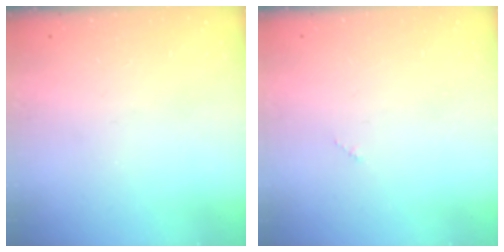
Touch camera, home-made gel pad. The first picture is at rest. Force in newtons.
{"total": 1.5, "press": 1.5, "slide": 0.2}